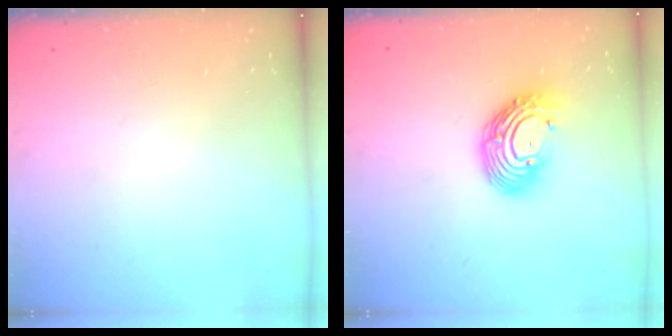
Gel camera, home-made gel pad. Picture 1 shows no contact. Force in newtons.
{"total": 13.2, "press": 13.1, "slide": 1.3}